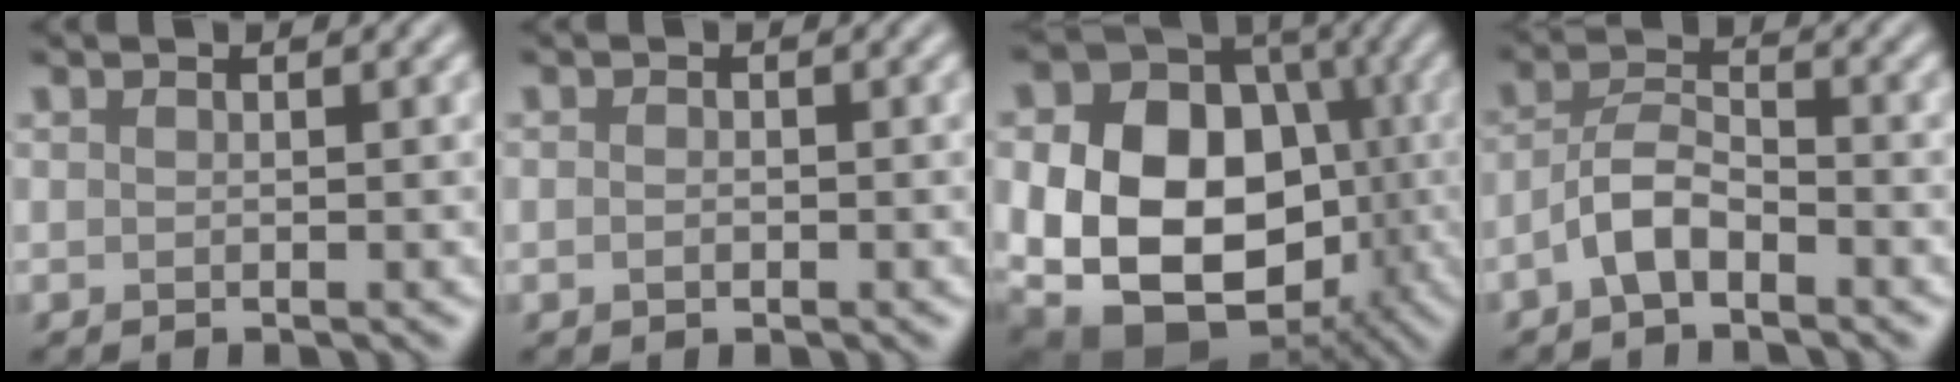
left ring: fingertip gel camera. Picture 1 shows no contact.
{"total": 0.7, "force": [-0.2, 0.5, 0.5], "torque": [-0.010, -0.001, -0.005]}
{"total": 17.4, "force": [-3.1, 13.2, 10.9], "torque": [-0.166, -0.017, -0.060]}
{"total": 3.4, "force": [-1.9, 1.5, 2.4], "torque": [-0.045, 0.012, -0.046]}